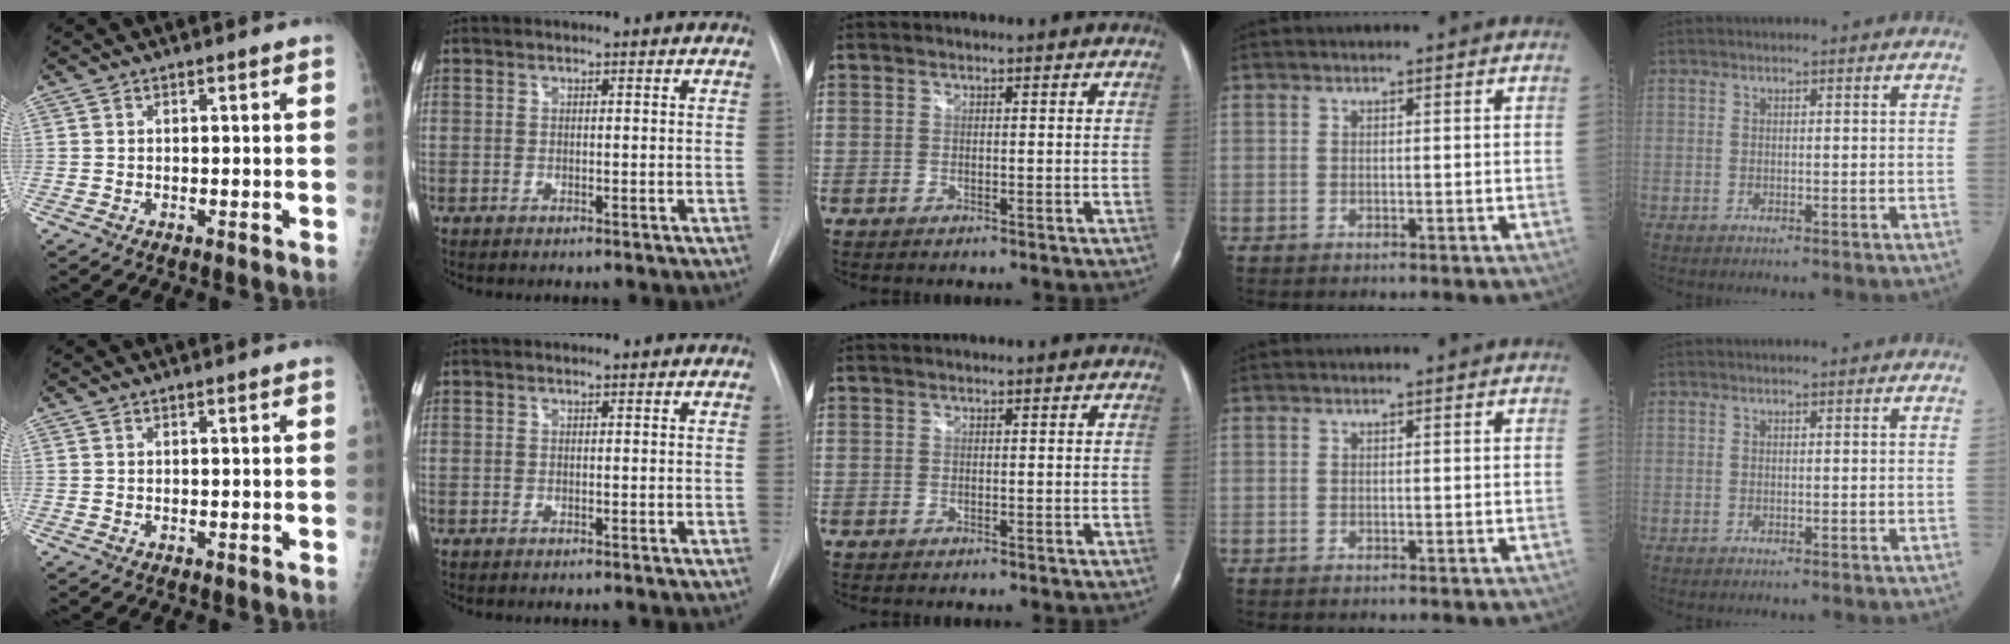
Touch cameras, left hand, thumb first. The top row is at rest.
{}